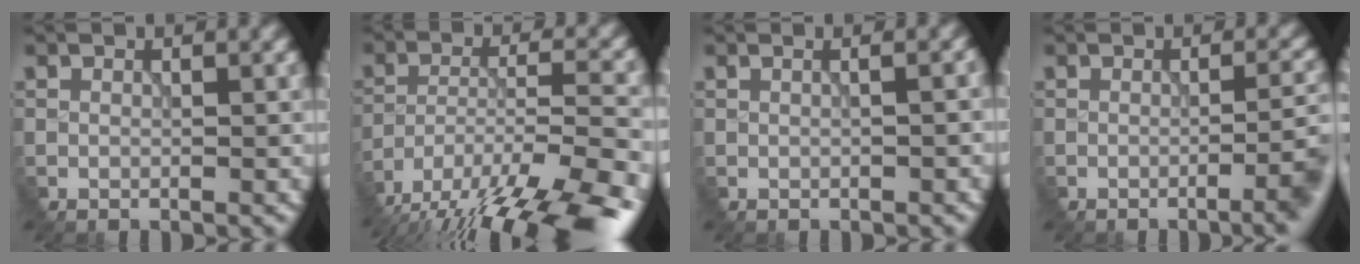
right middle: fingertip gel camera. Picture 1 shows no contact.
{"total": 17.3, "force": [-14.3, 5.0, 8.5], "torque": [-0.166, -0.043, -0.192]}
{"total": 2.8, "force": [0.8, 1.5, 2.2], "torque": [-0.003, 0.030, -0.013]}
{"total": 4.6, "force": [-1.1, 1.4, 4.2], "torque": [-0.043, 0.001, -0.008]}